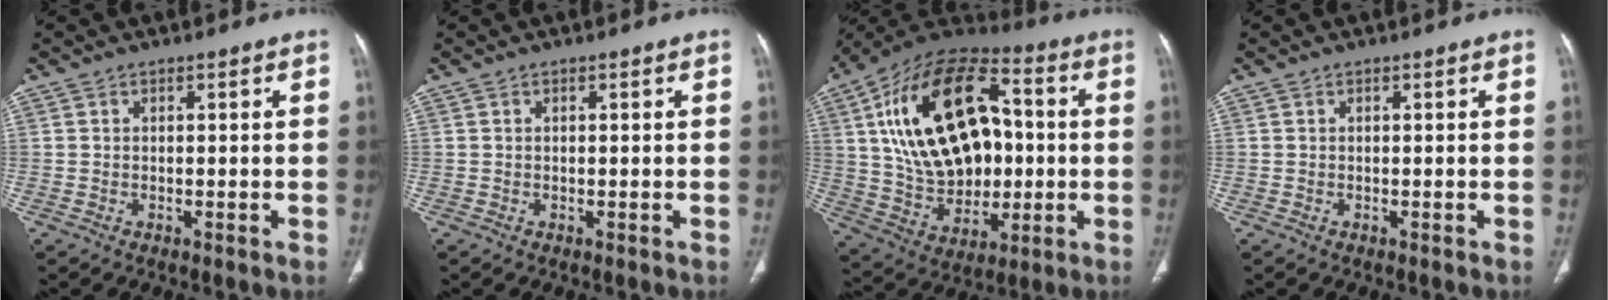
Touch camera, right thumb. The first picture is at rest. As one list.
[{"total": 0.0}, {"total": 27.4, "force": [3.5, 17.1, 21.2], "torque": [-0.341, 0.012, 0.066]}, {"total": 0.0}]